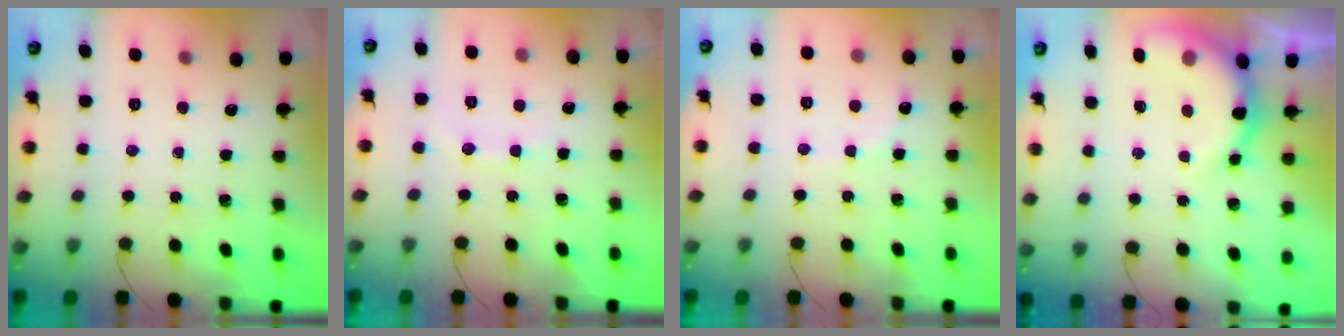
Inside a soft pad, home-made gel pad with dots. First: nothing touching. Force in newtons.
{"total": 7.7, "press": 7.6, "slide": 1.3}
{"total": 5.9, "press": 5.8, "slide": 0.8}
{"total": 8.6, "press": 8.6, "slide": 0.7}